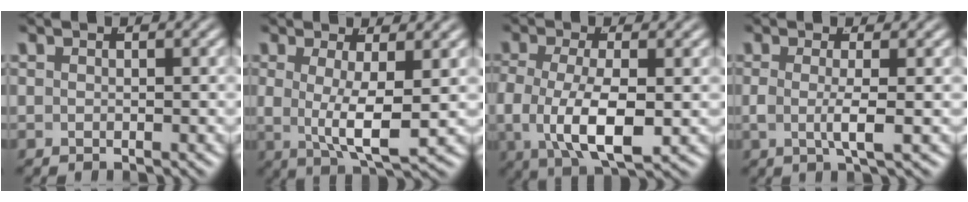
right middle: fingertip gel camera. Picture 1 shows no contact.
{"total": 6.3, "force": [0.4, 2.5, 5.7], "torque": [-0.100, -0.015, 0.013]}
{"total": 7.6, "force": [-1.0, 4.2, 6.2], "torque": [-0.131, -0.022, -0.005]}
{"total": 2.6, "force": [-0.2, 0.6, 2.5], "torque": [-0.056, -0.012, 0.003]}